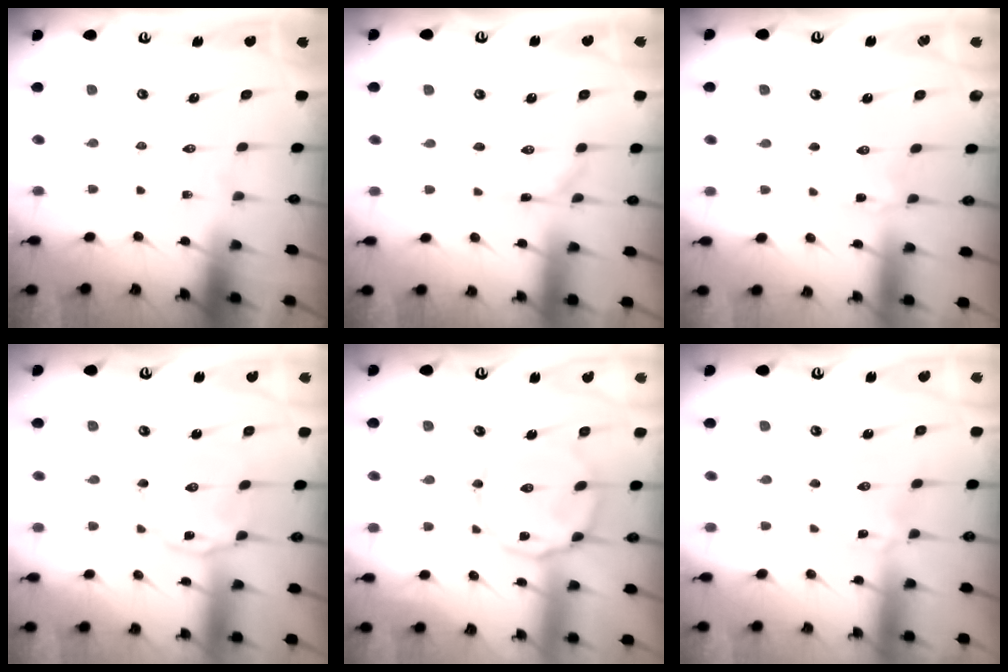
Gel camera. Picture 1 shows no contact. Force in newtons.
{"total": 1.4, "press": 1.4, "slide": 0.1}
{"total": 0.8, "press": 0.8, "slide": 0.1}
{"total": 2.6, "press": 2.6, "slide": 0.4}
{"total": 9.8, "press": 9.8, "slide": 0.9}
{"total": 0.0}